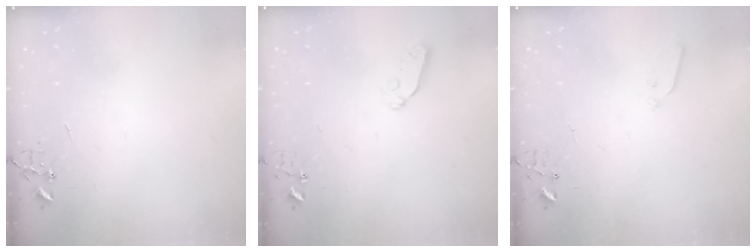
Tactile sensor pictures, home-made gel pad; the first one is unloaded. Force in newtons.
{"total": 3.7, "press": 3.6, "slide": 0.5}
{"total": 3.0, "press": 2.9, "slide": 0.7}